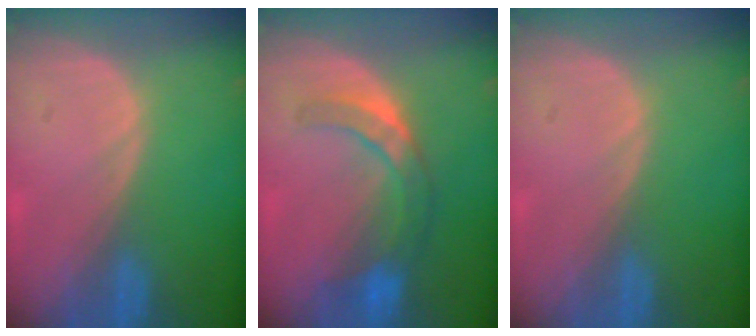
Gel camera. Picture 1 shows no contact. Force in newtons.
{"total": 7.2, "press": 6.5, "slide": 3.2}
{"total": 0.0}